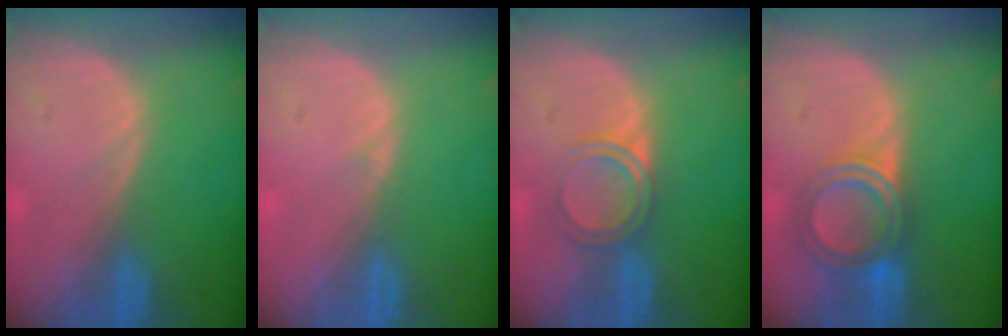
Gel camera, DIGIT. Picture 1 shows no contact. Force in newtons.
{"total": 0.6, "press": 0.2, "slide": 0.5}
{"total": 3.7, "press": 3.6, "slide": 0.3}
{"total": 6.0, "press": 5.6, "slide": 2.0}